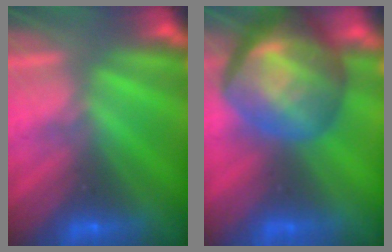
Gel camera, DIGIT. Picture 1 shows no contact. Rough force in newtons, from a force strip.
{"total": 10.0}